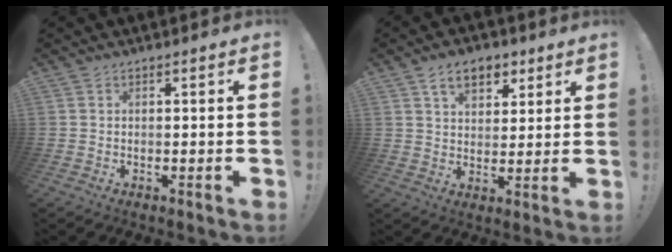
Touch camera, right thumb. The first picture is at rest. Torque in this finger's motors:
{"motor_torque": [0.85, 1.07, 0.95, 0.43, 0.04]}